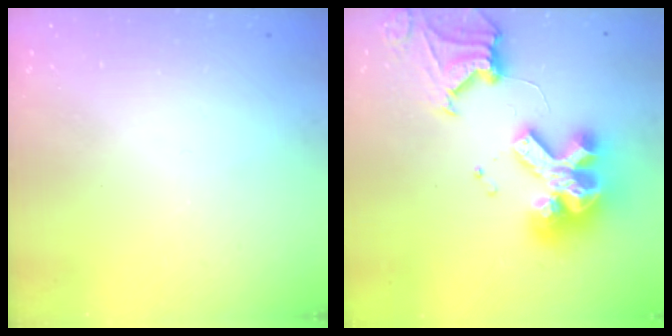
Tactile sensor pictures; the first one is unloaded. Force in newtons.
{"total": 21.2, "press": 21.1, "slide": 2.3}